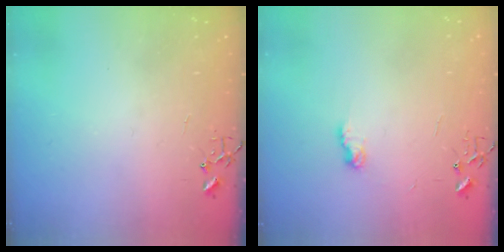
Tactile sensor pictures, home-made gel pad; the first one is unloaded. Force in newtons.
{"total": 6.3, "press": 6.3, "slide": 0.1}